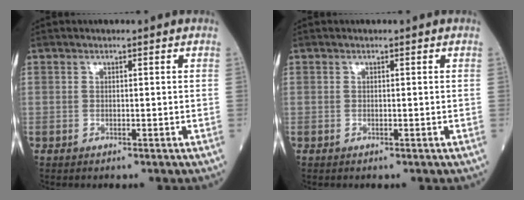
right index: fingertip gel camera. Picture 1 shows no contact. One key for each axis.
{"total": 0.0}